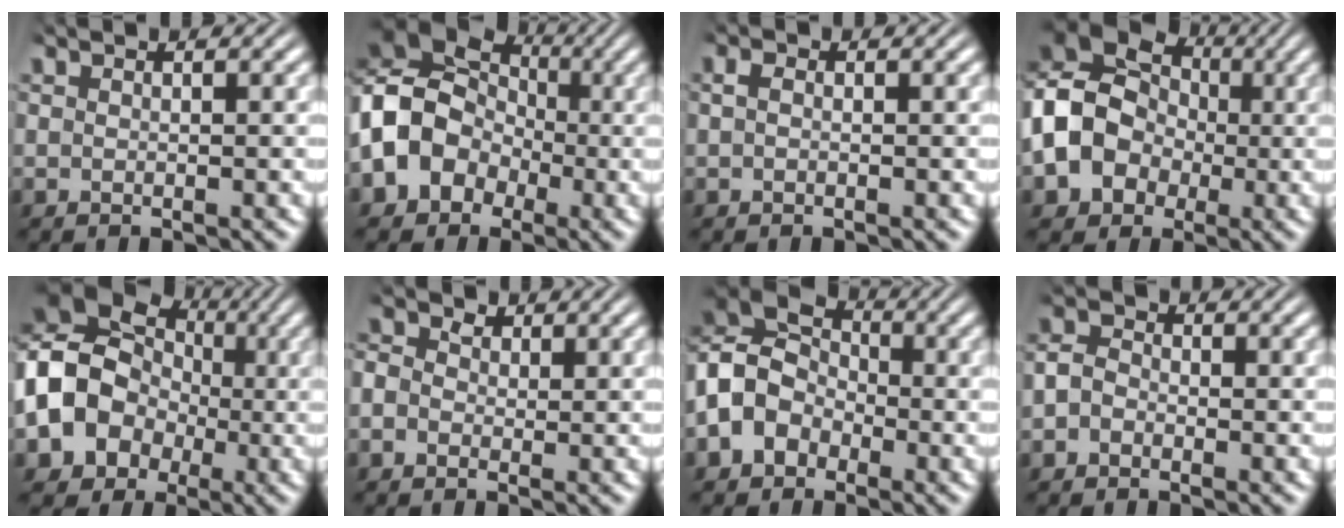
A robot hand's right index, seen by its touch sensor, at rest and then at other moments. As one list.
[{"total": 12.0, "force": [0.2, 10.4, 5.9], "torque": [-0.171, -0.027, 0.002]}, {"total": 0.7, "force": [-0.1, 0.5, 0.5], "torque": [-0.014, 0.002, -0.001]}, {"total": 12.0, "force": [0.5, 10.5, 5.8], "torque": [-0.176, -0.032, 0.013]}, {"total": 14.6, "force": [0.1, 13.0, 6.5], "torque": [-0.192, -0.034, -0.003]}, {"total": 4.1, "force": [0.2, 3.7, 1.7], "torque": [-0.046, 0.000, -0.011]}, {"total": 10.5, "force": [0.7, 9.1, 5.2], "torque": [-0.144, -0.014, 0.002]}, {"total": 2.9, "force": [-0.9, 2.6, 1.0], "torque": [-0.032, -0.008, -0.020]}]